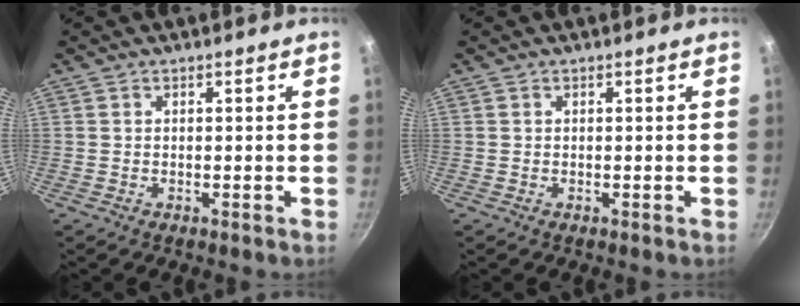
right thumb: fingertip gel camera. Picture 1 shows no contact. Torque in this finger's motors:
{"motor_torque": [0.43, 0.34, 0.29, 0.04, -0.03]}